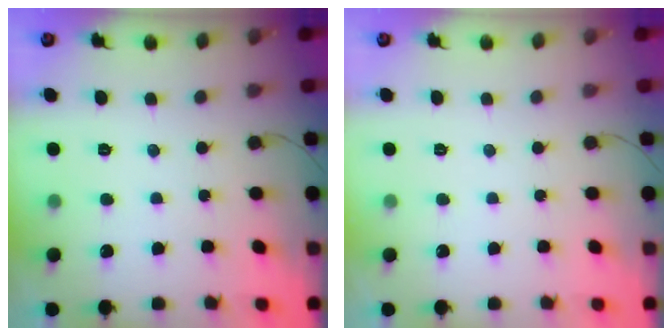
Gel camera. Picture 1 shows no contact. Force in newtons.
{"total": 0.0}